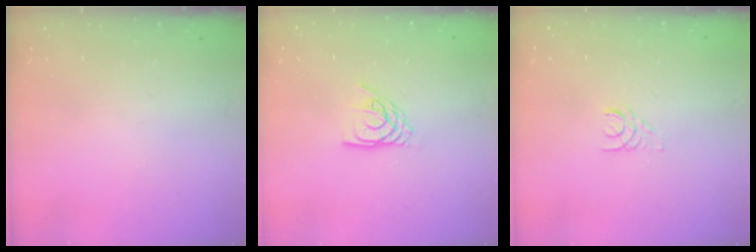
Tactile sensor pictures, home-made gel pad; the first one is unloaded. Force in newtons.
{"total": 7.9, "press": 7.9, "slide": 0.6}
{"total": 1.7, "press": 1.7, "slide": 0.2}